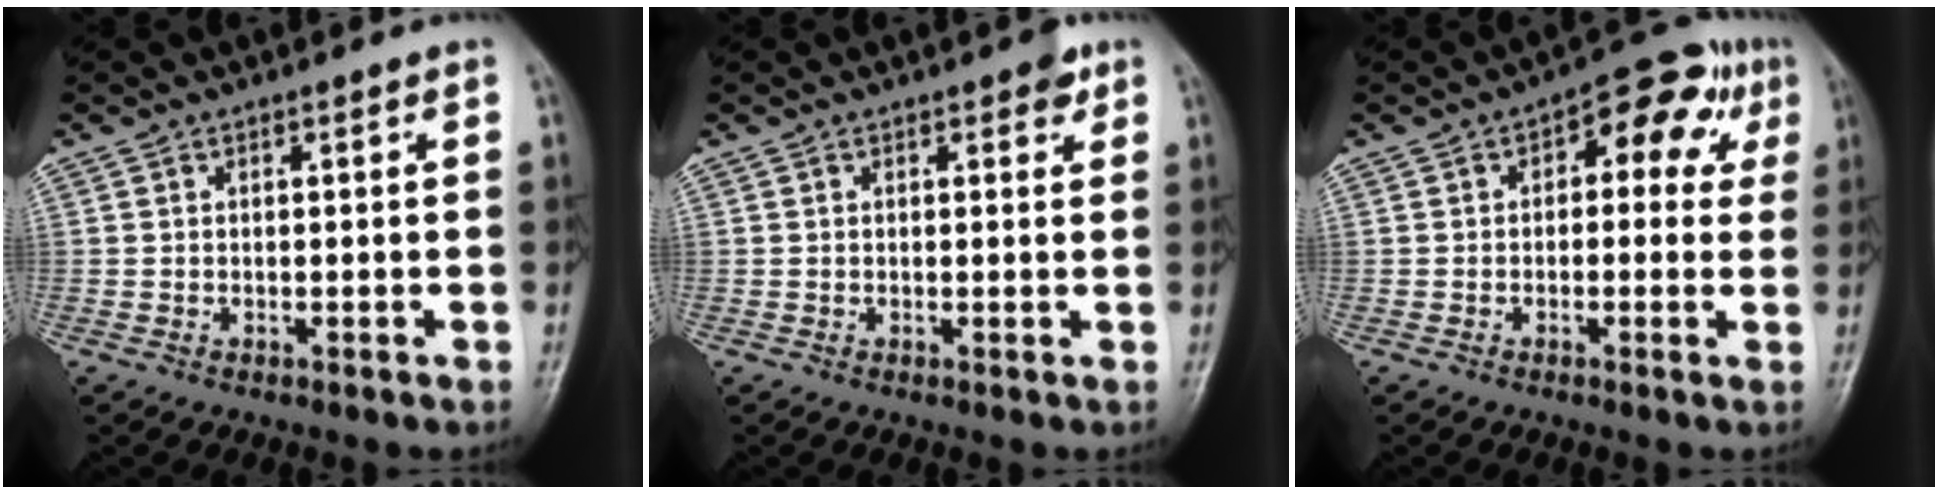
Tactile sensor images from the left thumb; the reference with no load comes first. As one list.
[{"total": 2.2, "force": [1.2, 1.2, 1.4], "torque": [-0.004, -0.003, 0.011]}, {"total": 9.7, "force": [2.8, 5.8, 7.3], "torque": [-0.043, 0.025, 0.023]}]